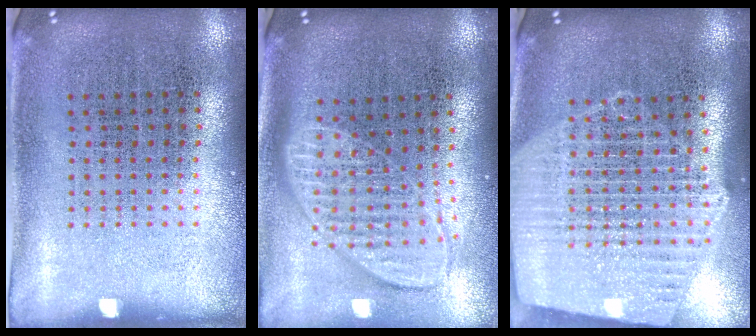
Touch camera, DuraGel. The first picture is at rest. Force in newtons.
{"total": 1.9, "press": 1.5, "slide": 1.1}
{"total": 2.3, "press": 2.0, "slide": 1.1}